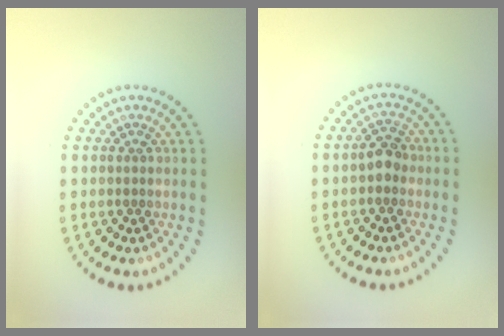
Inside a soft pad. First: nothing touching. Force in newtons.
{"total": 2.1, "press": 2.0, "slide": 0.5}